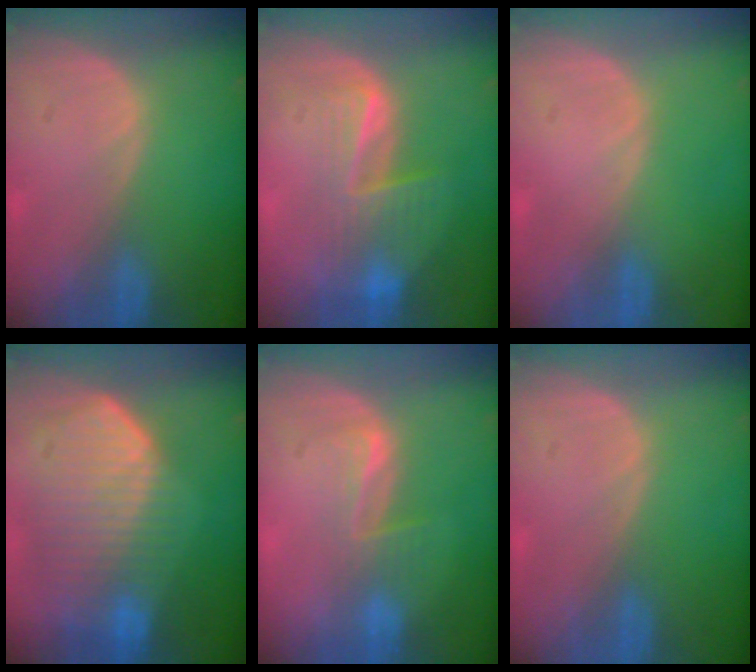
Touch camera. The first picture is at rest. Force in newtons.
{"total": 7.2, "press": 6.6, "slide": 2.9}
{"total": 0.0}
{"total": 10.8, "press": 9.5, "slide": 5.1}
{"total": 3.5, "press": 3.2, "slide": 1.5}
{"total": 0.0}